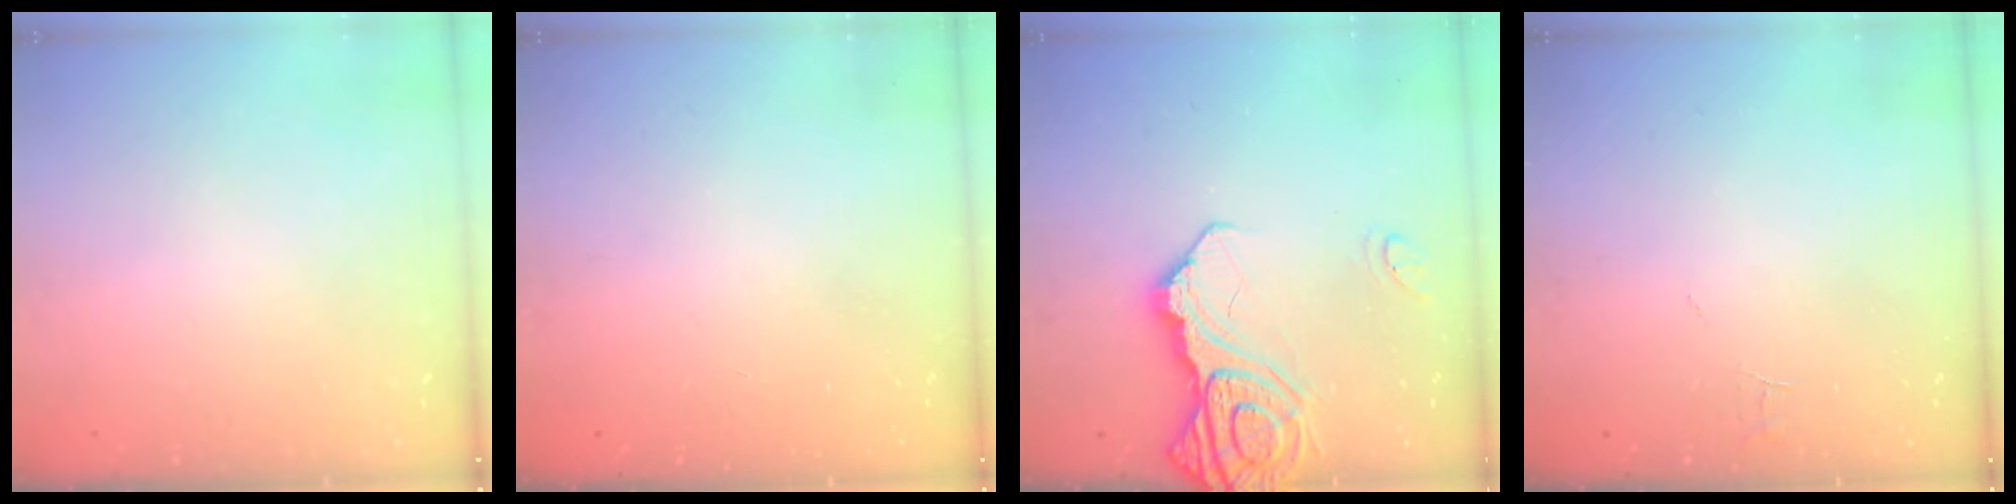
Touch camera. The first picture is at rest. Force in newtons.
{"total": 0.0}
{"total": 16.8, "press": 16.7, "slide": 1.9}
{"total": 3.0, "press": 3.0, "slide": 0.2}